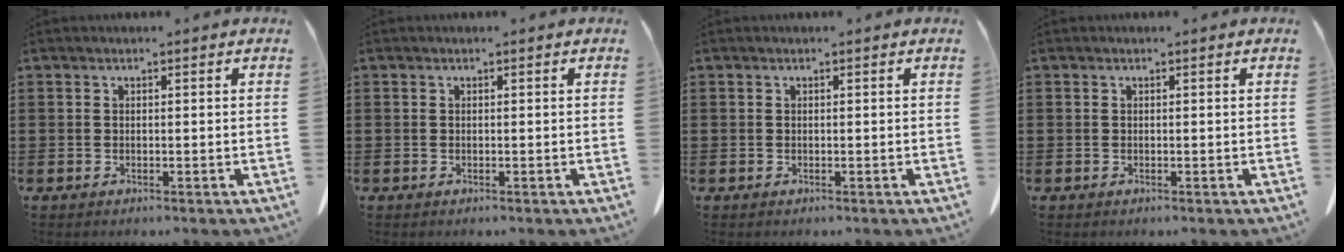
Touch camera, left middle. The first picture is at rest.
{"total": 0.0}
{"total": 0.0}
{"total": 0.0}